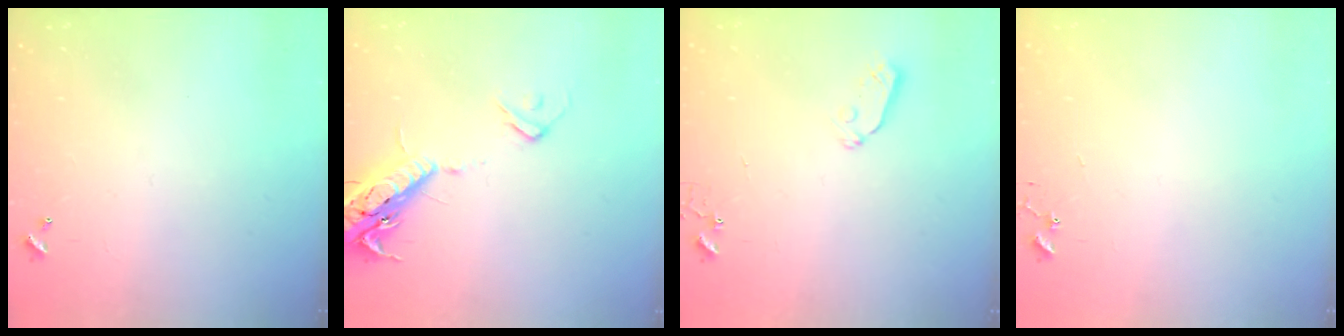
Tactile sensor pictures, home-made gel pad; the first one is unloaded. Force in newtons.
{"total": 17.1, "press": 16.7, "slide": 3.7}
{"total": 3.7, "press": 3.6, "slide": 0.5}
{"total": 3.5, "press": 3.4, "slide": 0.4}